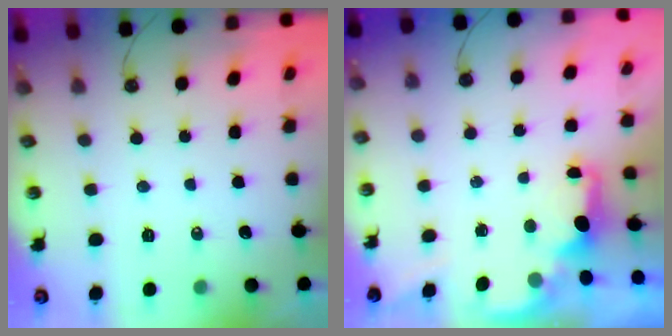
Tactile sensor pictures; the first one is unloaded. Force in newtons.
{"total": 1.7, "press": 1.5, "slide": 0.6}